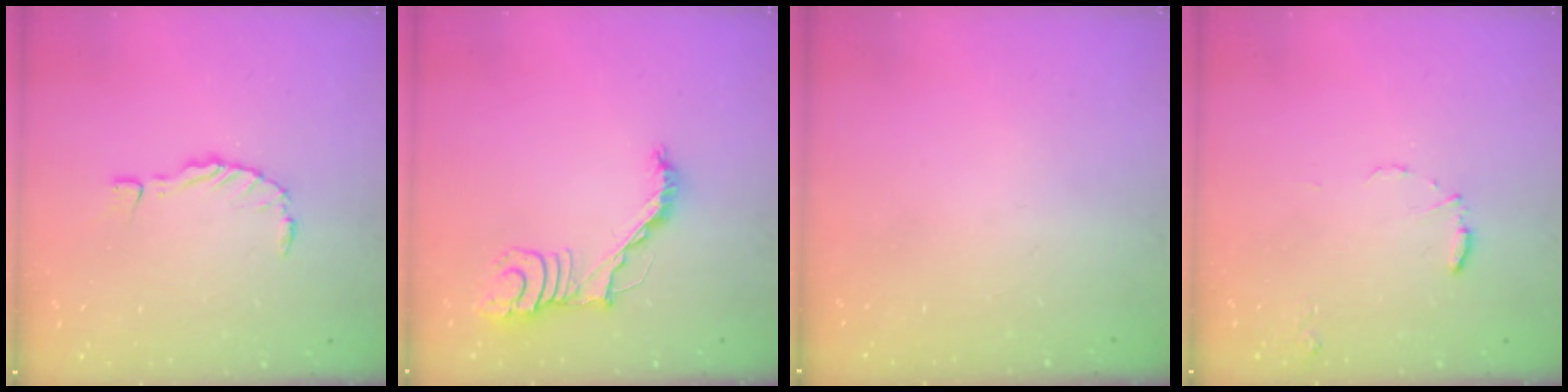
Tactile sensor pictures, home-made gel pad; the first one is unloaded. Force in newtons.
{"total": 12.2, "press": 12.2, "slide": 1.0}
{"total": 0.0}
{"total": 6.1, "press": 6.1, "slide": 0.6}